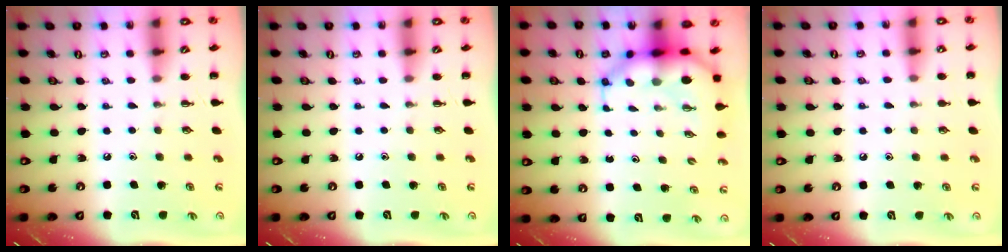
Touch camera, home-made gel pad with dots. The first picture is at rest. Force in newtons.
{"total": 0.0}
{"total": 8.0, "press": 7.7, "slide": 2.1}
{"total": 6.2, "press": 5.9, "slide": 2.1}